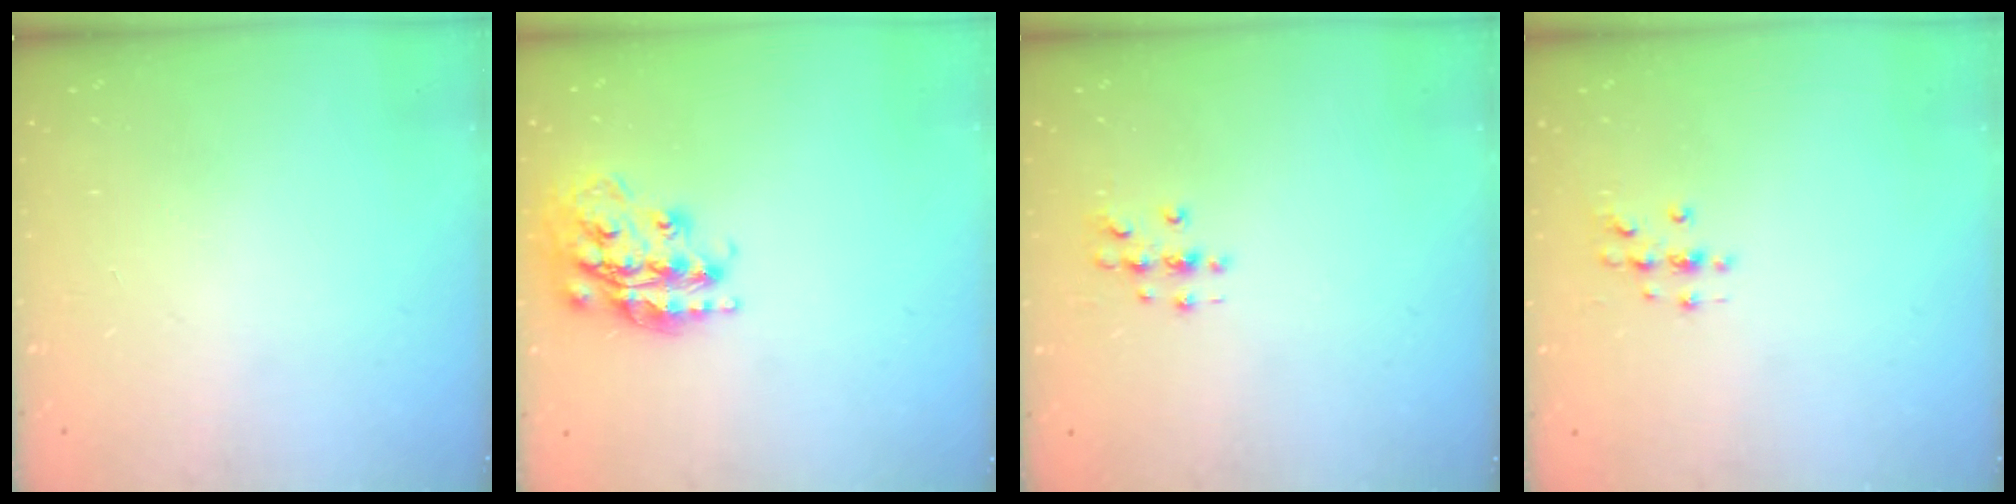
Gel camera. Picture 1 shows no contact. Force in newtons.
{"total": 18.3, "press": 18.3, "slide": 1.0}
{"total": 3.6, "press": 3.5, "slide": 0.4}
{"total": 2.0, "press": 2.0, "slide": 0.2}